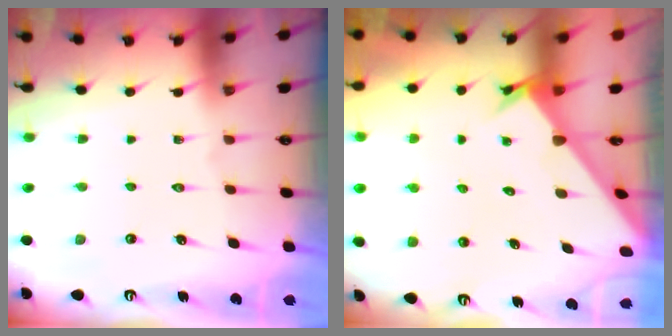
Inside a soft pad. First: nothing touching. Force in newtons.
{"total": 2.7, "press": 2.7, "slide": 0.3}